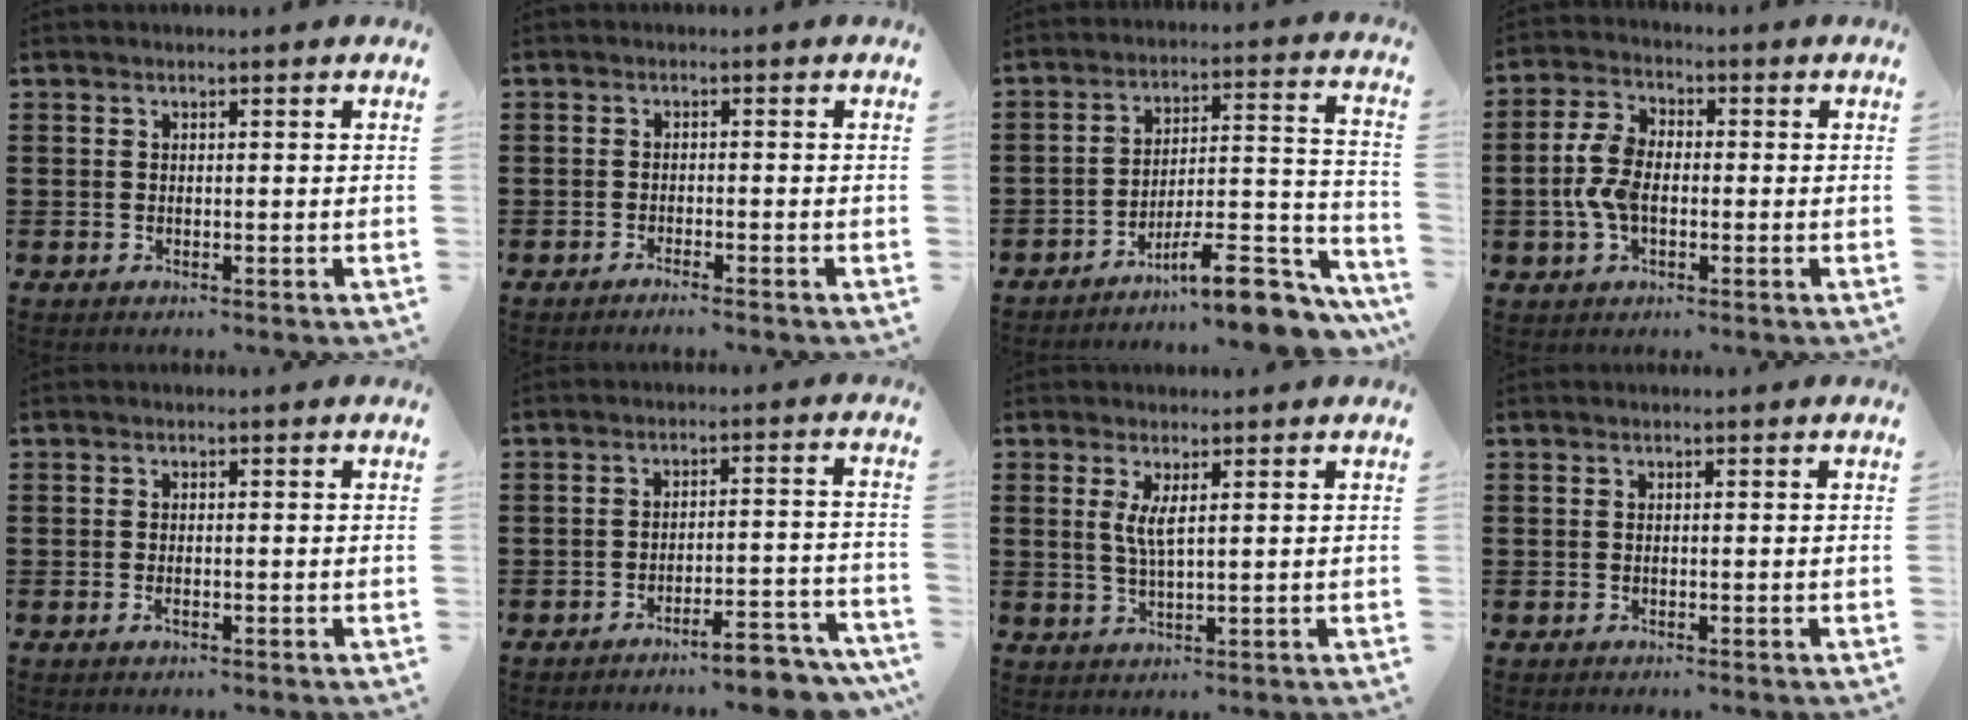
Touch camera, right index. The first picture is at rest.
{"total": 1.2, "force": [-1.2, -0.2, 0.4], "torque": [-0.008, 0.000, -0.023]}
{"total": 11.6, "force": [-9.1, 2.2, 6.8], "torque": [-0.090, 0.029, -0.163]}
{"total": 6.6, "force": [-1.0, 4.1, 5.1], "torque": [-0.128, 0.000, -0.026]}
{"total": 0.8, "force": [-0.4, 0.1, 0.7], "torque": [-0.014, -0.007, -0.005]}
{"total": 6.1, "force": [-5.5, 0.6, 2.6], "torque": [-0.038, 0.001, -0.101]}
{"total": 3.3, "force": [1.0, 0.5, 3.1], "torque": [-0.065, 0.000, 0.016]}
{"total": 0.0}